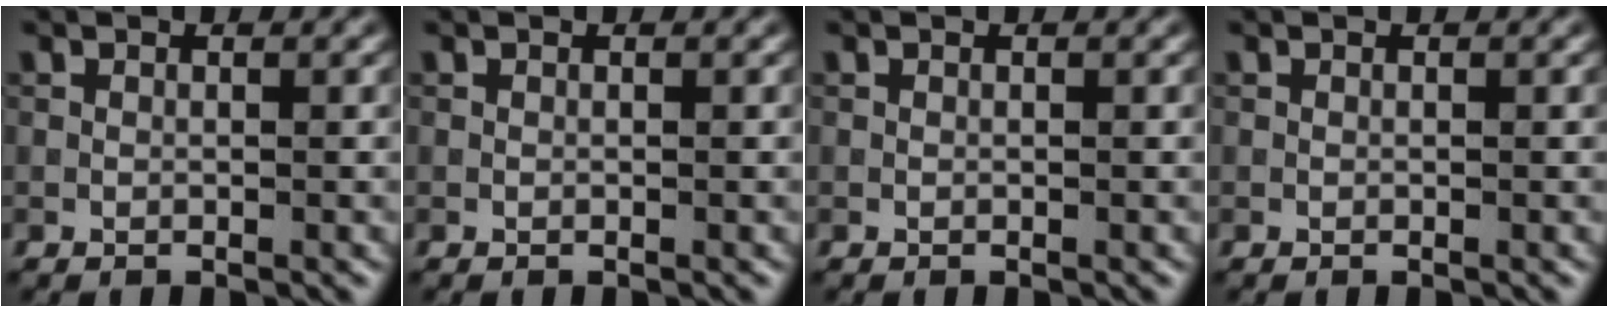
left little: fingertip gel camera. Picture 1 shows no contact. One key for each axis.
{"total": 0.0}
{"total": 0.0}
{"total": 0.0}